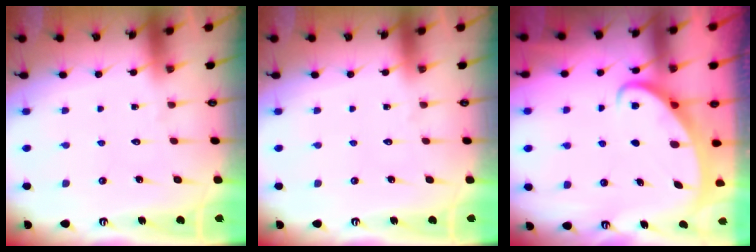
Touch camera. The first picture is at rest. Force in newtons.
{"total": 0.0}
{"total": 2.5, "press": 2.5, "slide": 0.3}